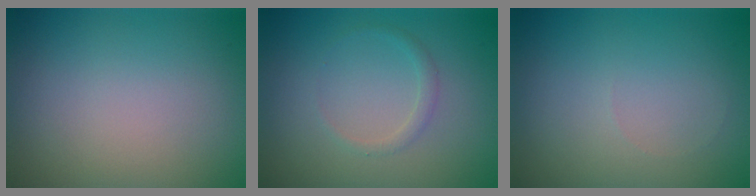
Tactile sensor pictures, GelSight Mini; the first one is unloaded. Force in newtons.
{"total": 1.0, "press": 1.0, "slide": 0.0}
{"total": 0.0}